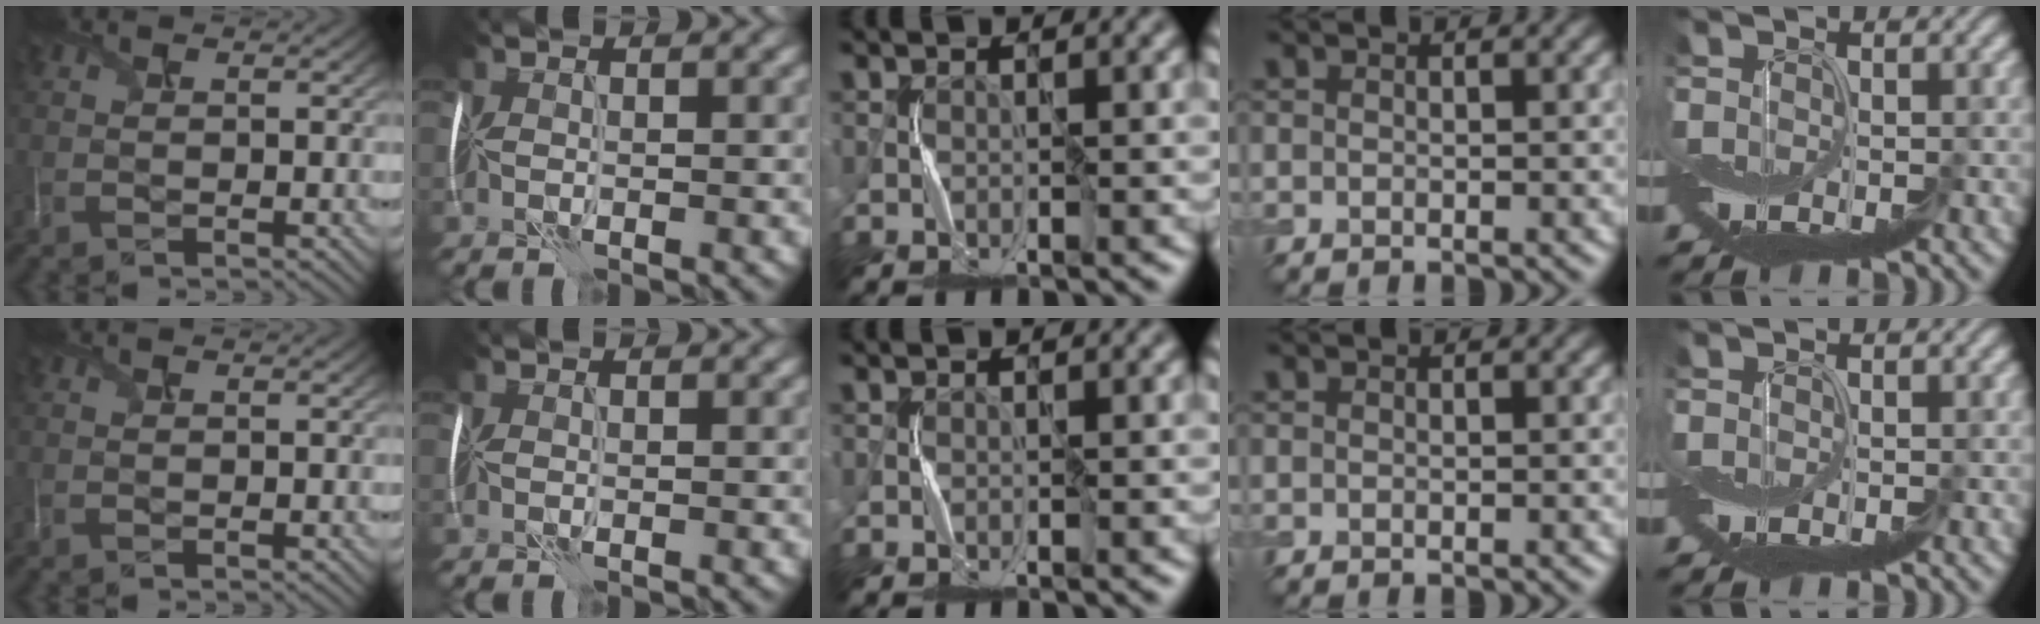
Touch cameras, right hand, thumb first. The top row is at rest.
{}